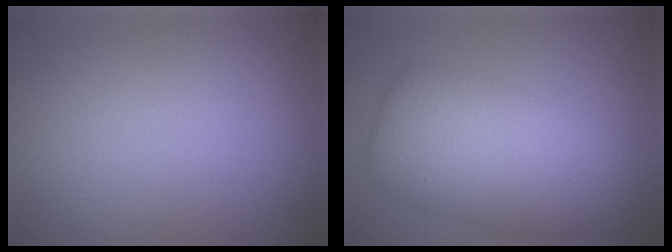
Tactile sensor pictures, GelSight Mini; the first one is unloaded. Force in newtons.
{"total": 7.5, "press": 7.5, "slide": 0.4}